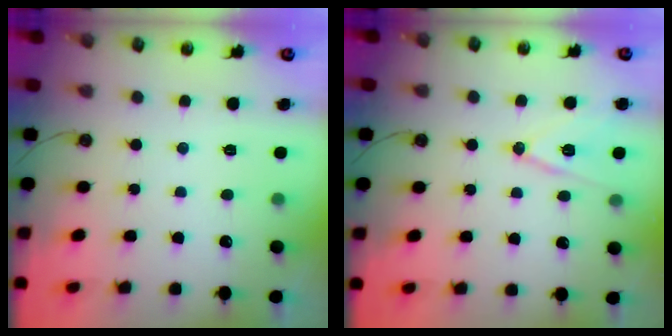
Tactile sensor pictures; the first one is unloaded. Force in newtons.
{"total": 11.8, "press": 11.4, "slide": 3.2}